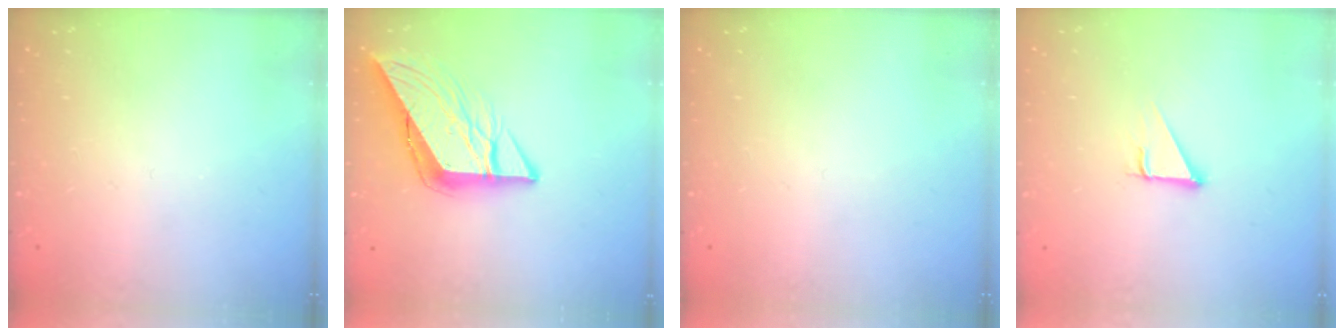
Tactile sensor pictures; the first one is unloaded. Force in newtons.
{"total": 11.6, "press": 11.5, "slide": 1.4}
{"total": 0.0}
{"total": 2.9, "press": 2.9, "slide": 0.1}